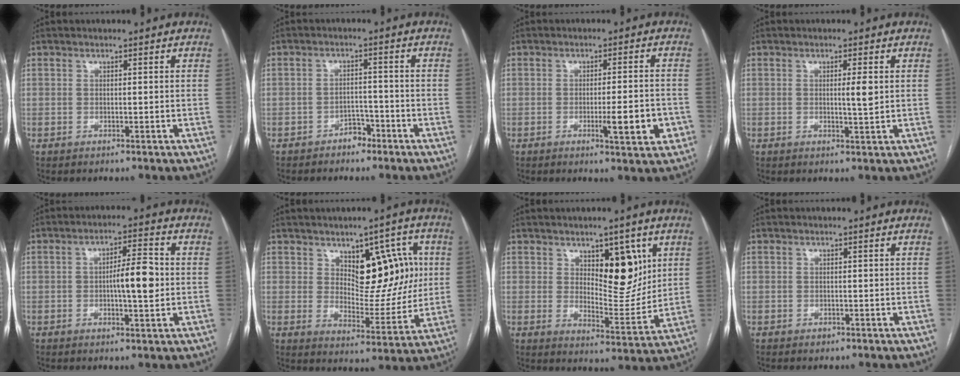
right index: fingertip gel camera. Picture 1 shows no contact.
{"total": 3.0, "force": [-2.3, 1.6, 1.0], "torque": [-0.013, 0.007, -0.035]}
{"total": 6.4, "force": [-2.2, 0.9, 6.0], "torque": [-0.085, -0.003, -0.026]}
{"total": 2.4, "force": [0.2, 0.0, 2.4], "torque": [-0.038, -0.001, 0.003]}
{"total": 6.9, "force": [-0.4, 1.5, 6.7], "torque": [-0.107, 0.011, -0.005]}
{"total": 12.0, "force": [3.6, 6.4, 9.5], "torque": [-0.122, 0.017, 0.066]}
{"total": 10.0, "force": [4.2, 4.1, 8.1], "torque": [-0.114, -0.003, 0.074]}
{"total": 0.7, "force": [-0.4, 0.6, 0.1], "torque": [0.000, 0.003, -0.005]}